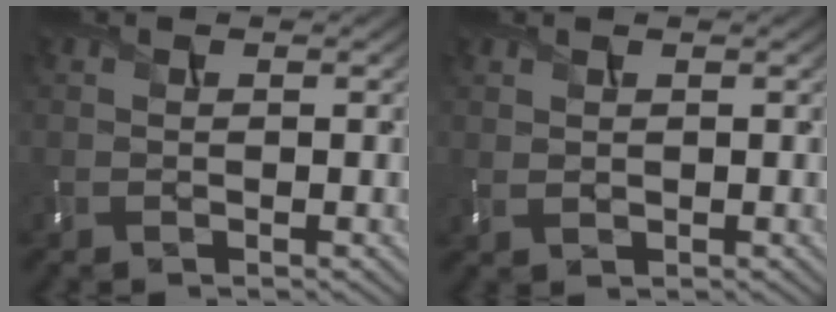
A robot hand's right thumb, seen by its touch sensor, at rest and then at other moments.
{"total": 1.2, "force": [0.8, 0.7, 0.6], "torque": [-0.016, 0.001, 0.020]}